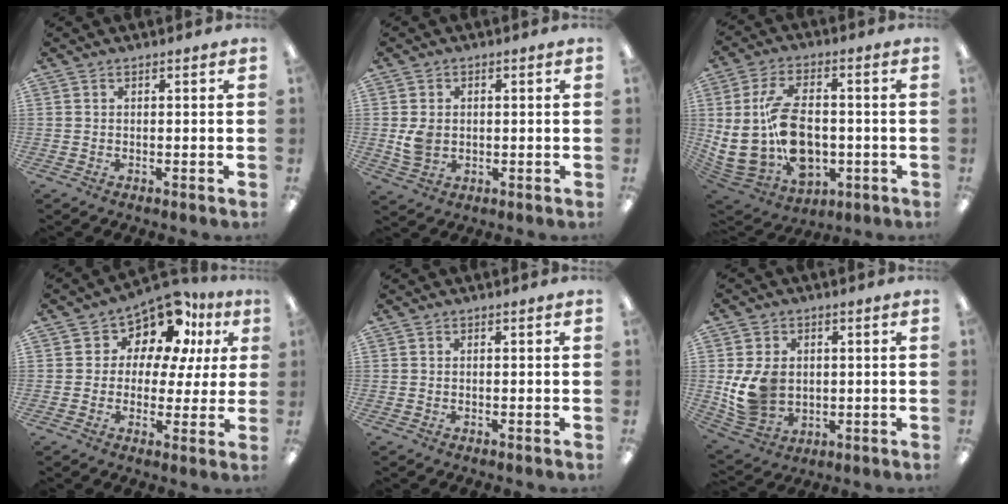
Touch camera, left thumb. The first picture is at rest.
{"total": 4.9, "force": [0.0, 4.0, 2.8], "torque": [-0.042, 0.000, -0.002]}
{"total": 18.7, "force": [-1.3, 12.1, 14.2], "torque": [-0.297, 0.000, -0.017]}
{"total": 10.8, "force": [7.6, 6.2, 4.5], "torque": [-0.091, -0.055, 0.141]}
{"total": 0.0}
{"total": 10.9, "force": [0.3, 9.0, 6.2], "torque": [-0.127, 0.009, 0.010]}